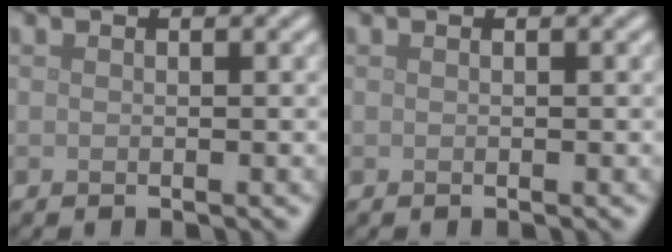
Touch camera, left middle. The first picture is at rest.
{"total": 0.0}